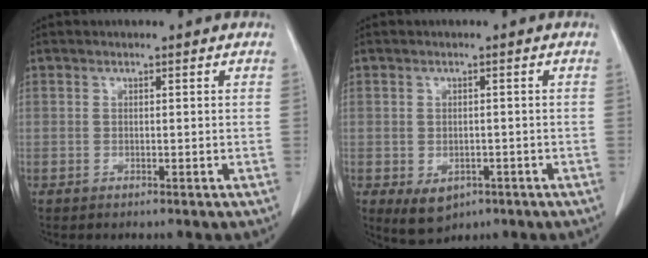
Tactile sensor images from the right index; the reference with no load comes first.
{"total": 4.6, "force": [-2.2, 3.3, 2.5], "torque": [-0.040, -0.005, -0.019]}